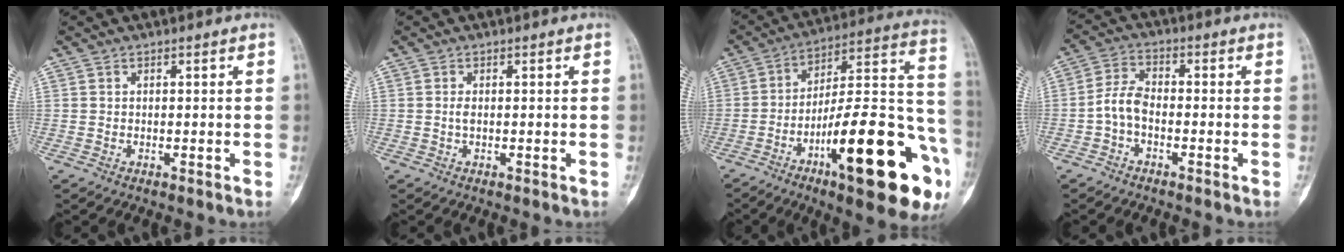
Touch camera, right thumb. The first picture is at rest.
{"total": 1.0, "force": [0.0, 0.5, 0.9], "torque": [-0.018, 0.000, -0.001]}
{"total": 28.1, "force": [-11.5, 7.6, 24.6], "torque": [-0.310, 0.057, -0.168]}
{"total": 5.2, "force": [-1.7, 2.9, 3.9], "torque": [-0.077, 0.022, -0.042]}